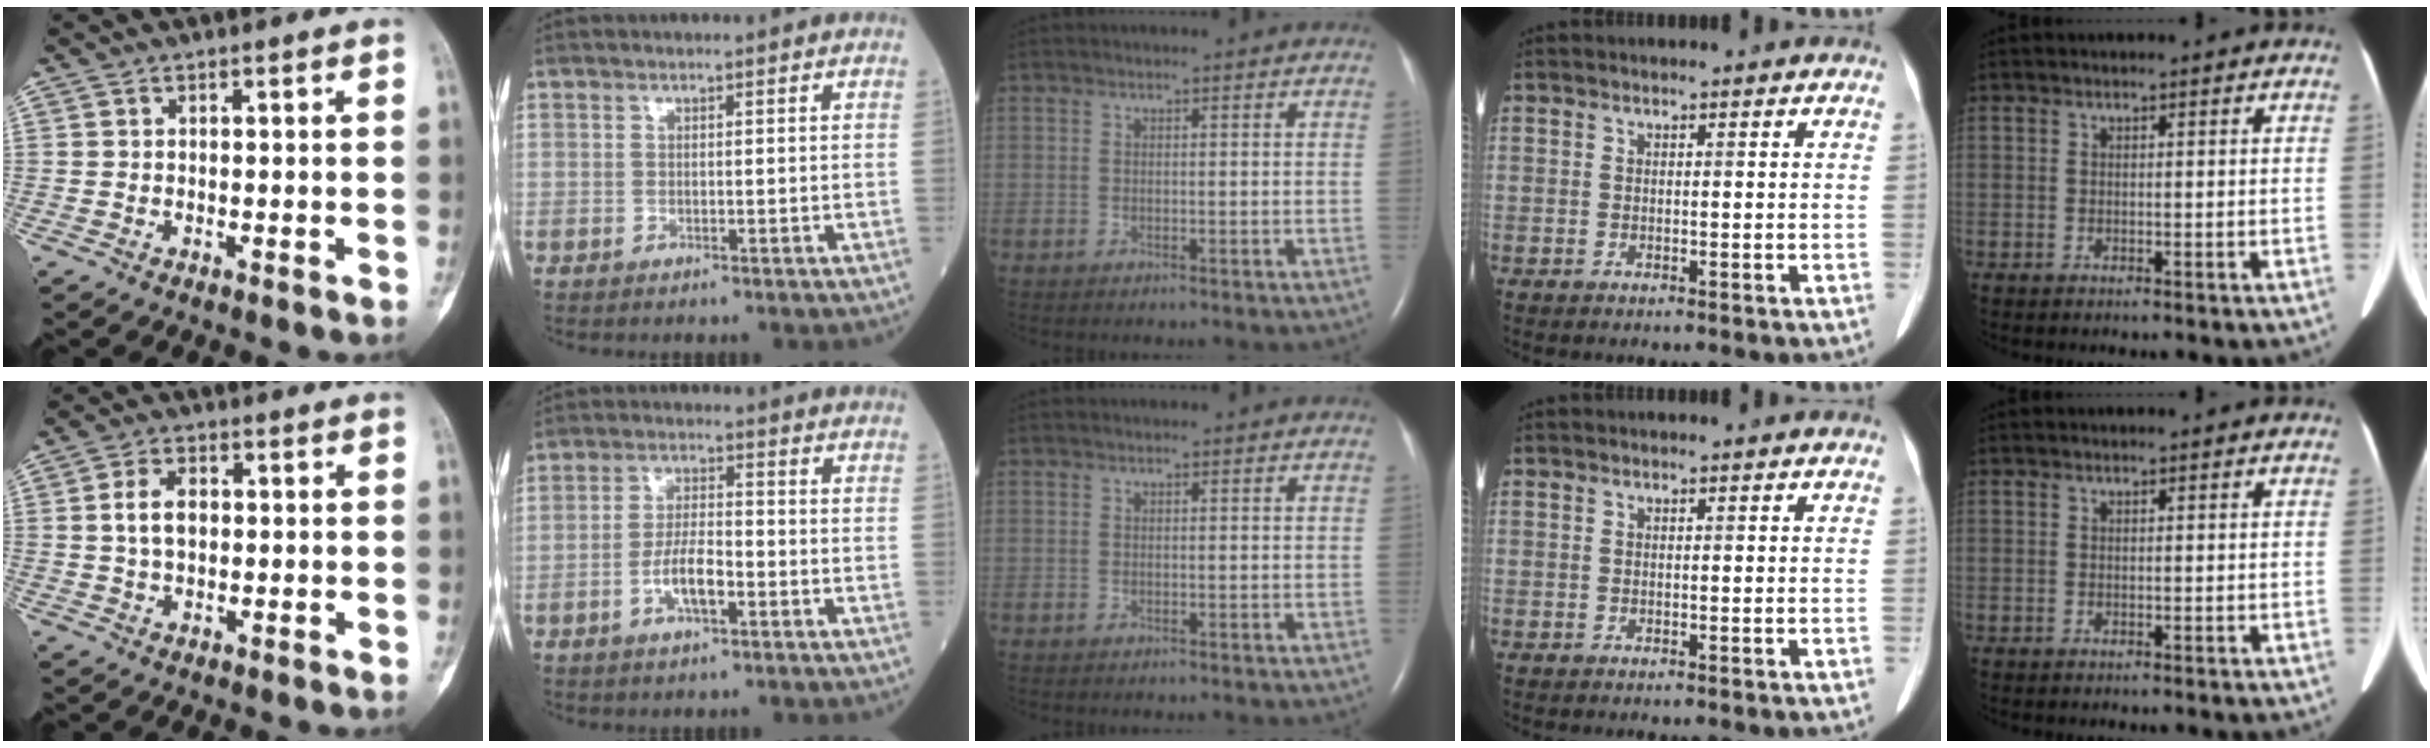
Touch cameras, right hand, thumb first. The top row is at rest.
{"thumb": {"total": 5.3, "force": [0.5, 3.4, 4.0], "torque": [-0.071, 0.008, 0.006]}, "index": {"total": 5.7, "force": [-2.3, 1.6, 5.0], "torque": [-0.100, 0.005, -0.043]}}